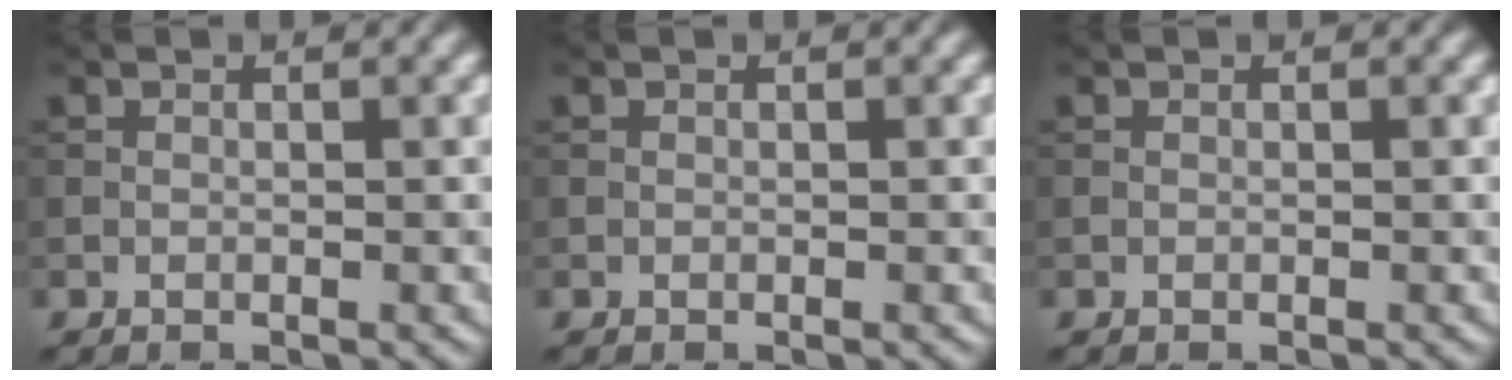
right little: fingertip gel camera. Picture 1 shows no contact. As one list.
[{"total": 0.0}, {"total": 0.0}]